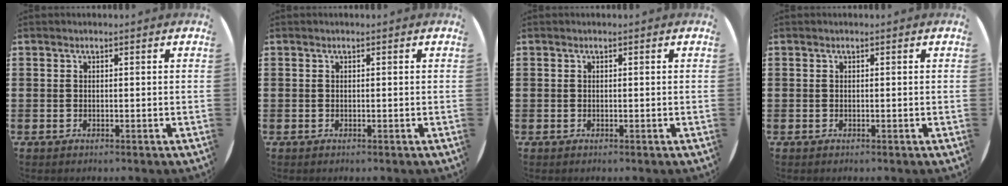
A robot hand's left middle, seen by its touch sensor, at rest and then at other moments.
{"total": 0.0}
{"total": 0.0}
{"total": 0.0}